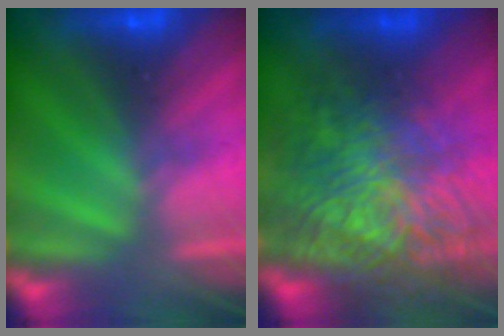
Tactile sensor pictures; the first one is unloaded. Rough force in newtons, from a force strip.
{"total": 7.5}